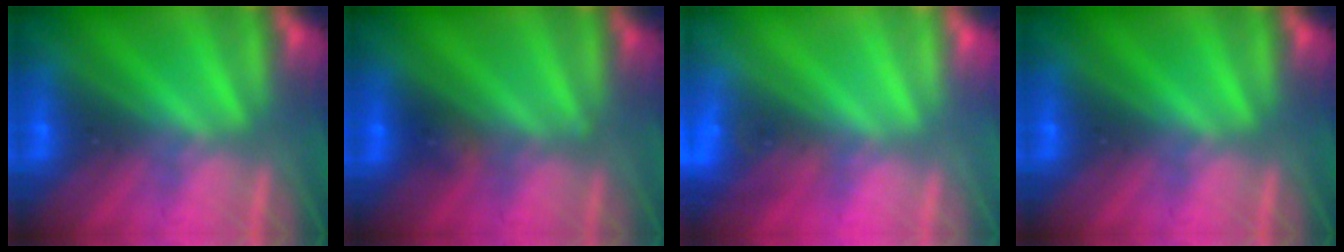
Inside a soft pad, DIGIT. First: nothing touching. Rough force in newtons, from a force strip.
{"total": 2.3}
{"total": 2.6}
{"total": 0.0}